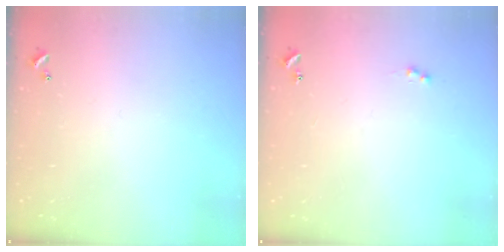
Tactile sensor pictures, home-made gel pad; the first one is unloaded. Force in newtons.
{"total": 1.2, "press": 1.1, "slide": 0.6}